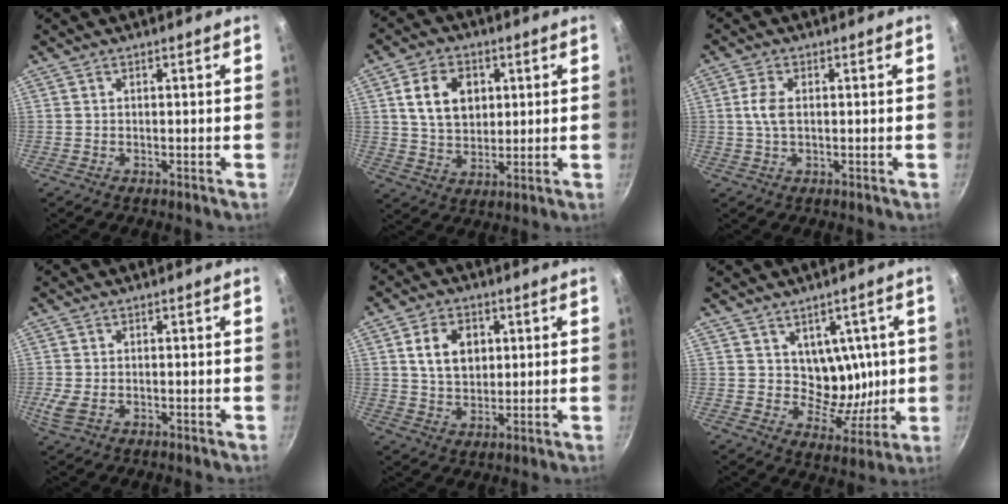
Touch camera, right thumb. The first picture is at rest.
{"total": 10.3, "force": [2.7, 7.5, 6.6], "torque": [-0.091, -0.005, 0.049]}
{"total": 3.7, "force": [0.3, 2.0, 3.1], "torque": [-0.070, 0.005, 0.004]}
{"total": 3.3, "force": [-0.9, 2.1, 2.4], "torque": [-0.053, -0.005, -0.016]}
{"total": 9.7, "force": [2.5, 7.0, 6.2], "torque": [-0.083, -0.005, 0.044]}
{"total": 9.4, "force": [2.2, 7.3, 5.5], "torque": [-0.038, -0.038, 0.039]}